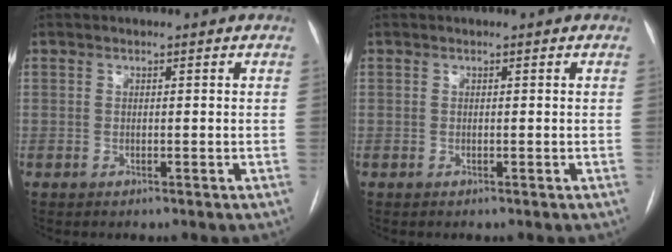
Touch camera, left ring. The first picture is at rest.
{"total": 0.0}